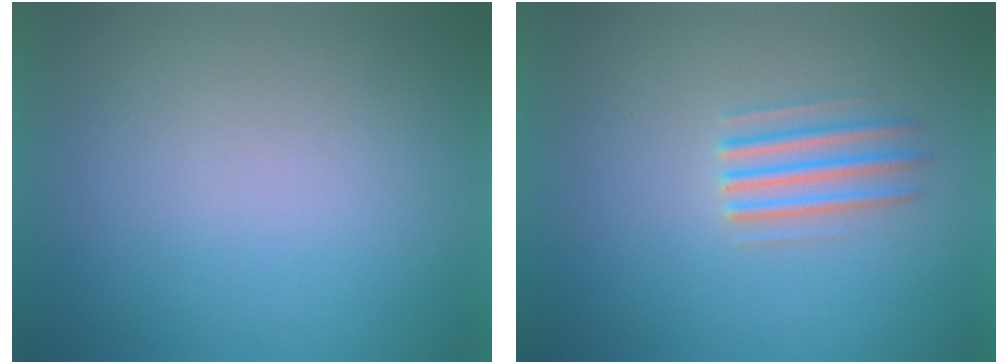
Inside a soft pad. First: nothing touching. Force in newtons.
{"total": 2.8}